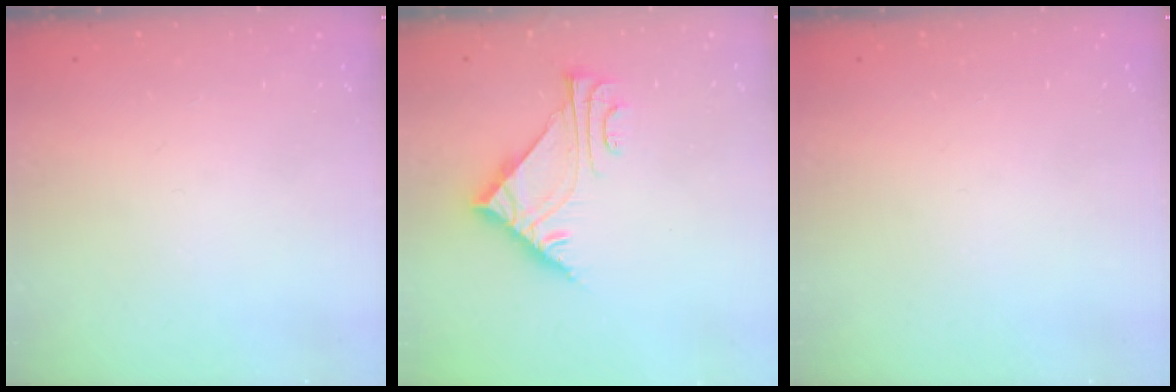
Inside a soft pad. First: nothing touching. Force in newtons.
{"total": 7.1, "press": 7.1, "slide": 0.4}
{"total": 0.0}